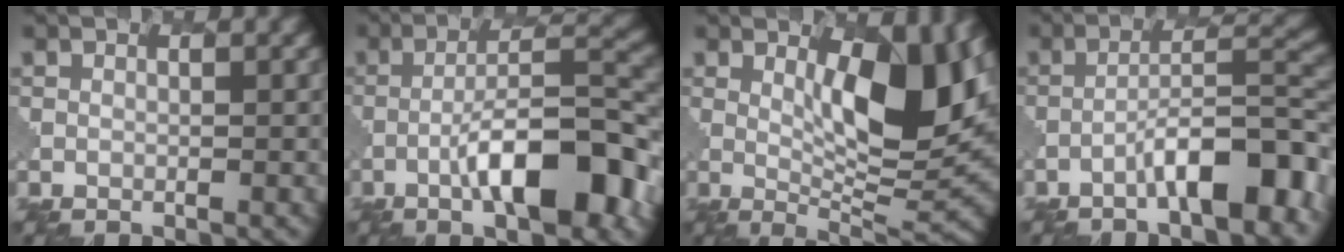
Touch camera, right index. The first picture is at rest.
{"total": 9.1, "force": [-3.8, 2.4, 8.0], "torque": [-0.126, 0.018, -0.057]}
{"total": 10.9, "force": [2.0, 3.7, 10.1], "torque": [-0.133, -0.003, 0.040]}
{"total": 7.1, "force": [-4.2, 1.4, 5.6], "torque": [-0.084, 0.023, -0.061]}